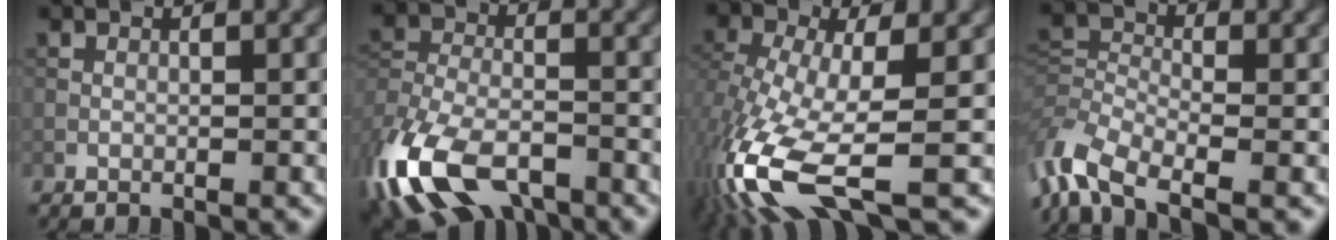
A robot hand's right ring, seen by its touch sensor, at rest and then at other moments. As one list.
[{"total": 13.3, "force": [-8.6, 6.9, 7.5], "torque": [-0.169, -0.028, -0.148]}, {"total": 12.0, "force": [-5.2, 4.7, 9.8], "torque": [-0.232, -0.026, -0.097]}, {"total": 7.0, "force": [-4.4, 3.4, 4.3], "torque": [-0.093, -0.003, -0.099]}]